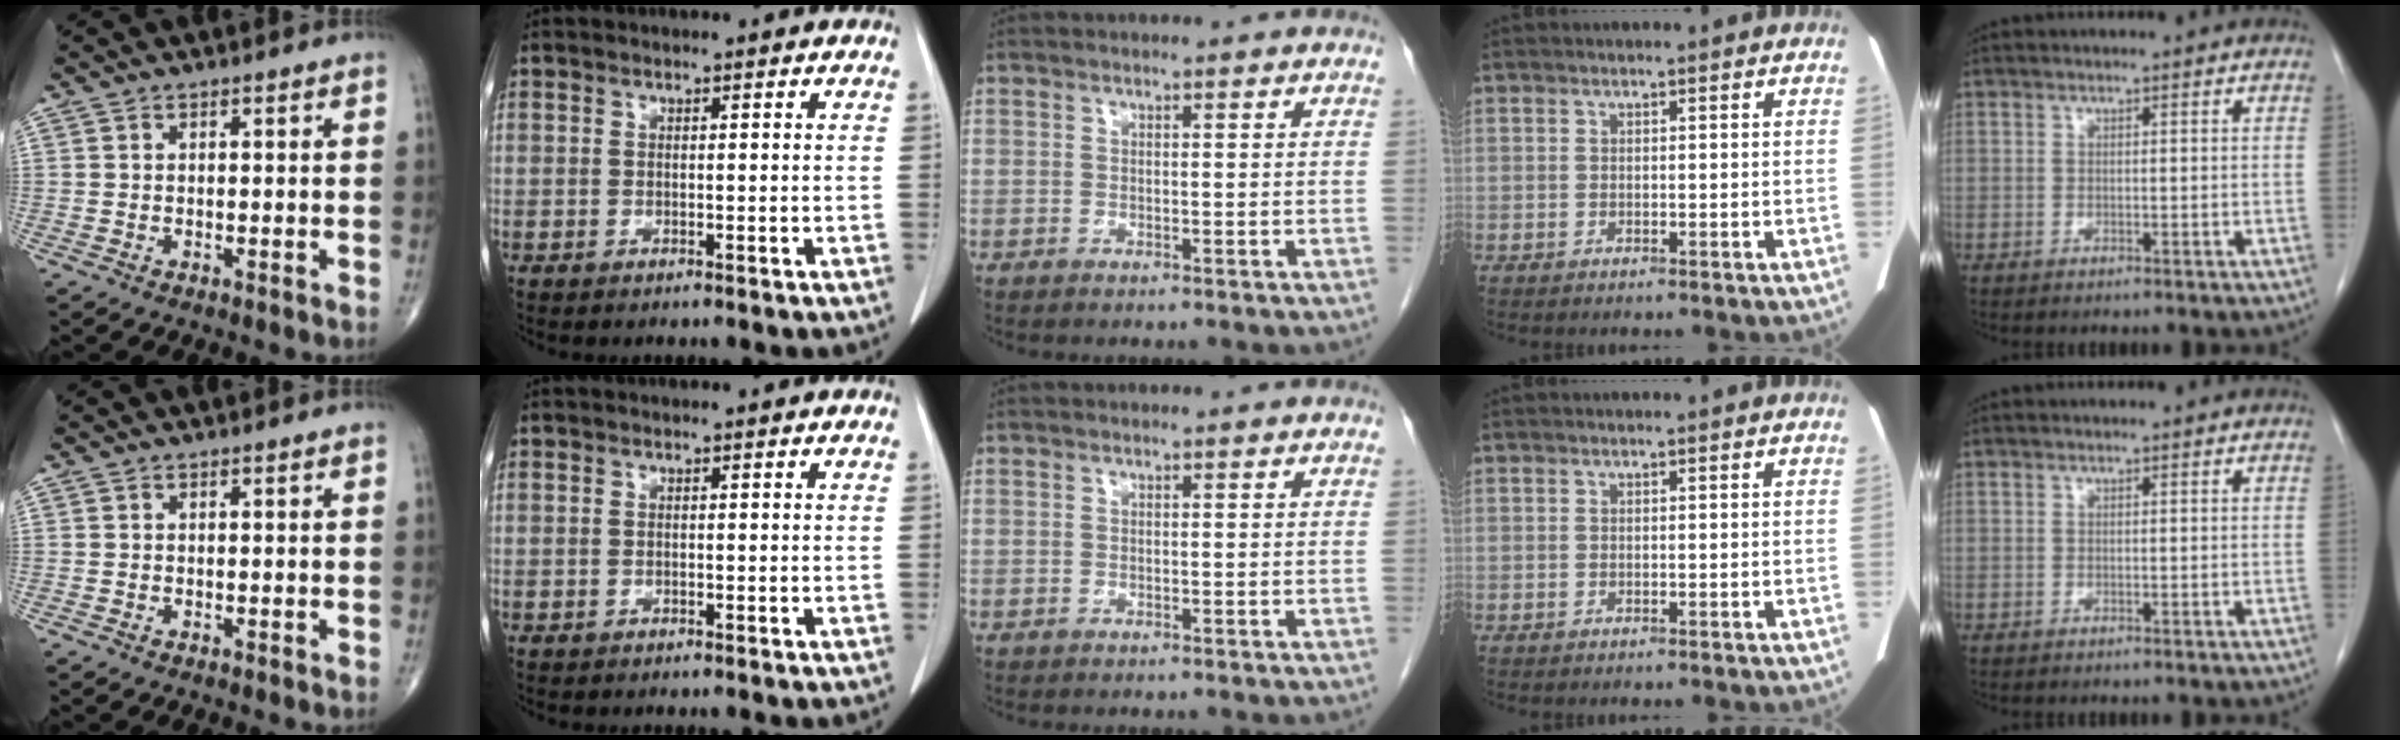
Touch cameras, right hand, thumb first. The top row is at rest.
{}